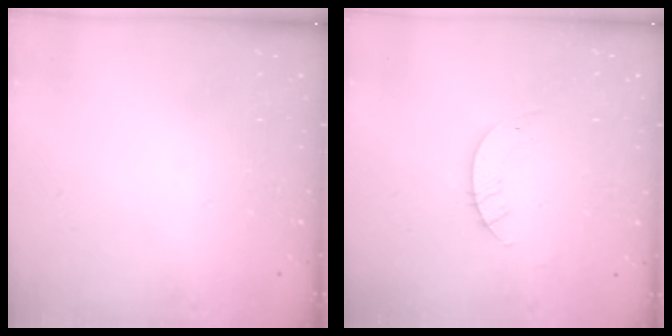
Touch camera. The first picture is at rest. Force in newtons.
{"total": 2.8, "press": 2.8, "slide": 0.2}